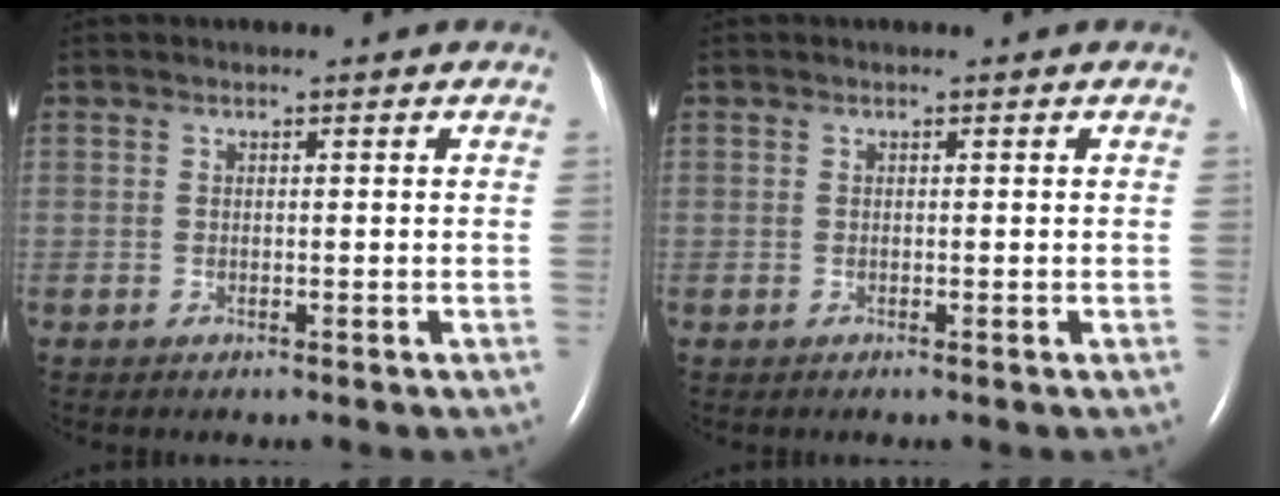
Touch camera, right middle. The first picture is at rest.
{"total": 0.0}